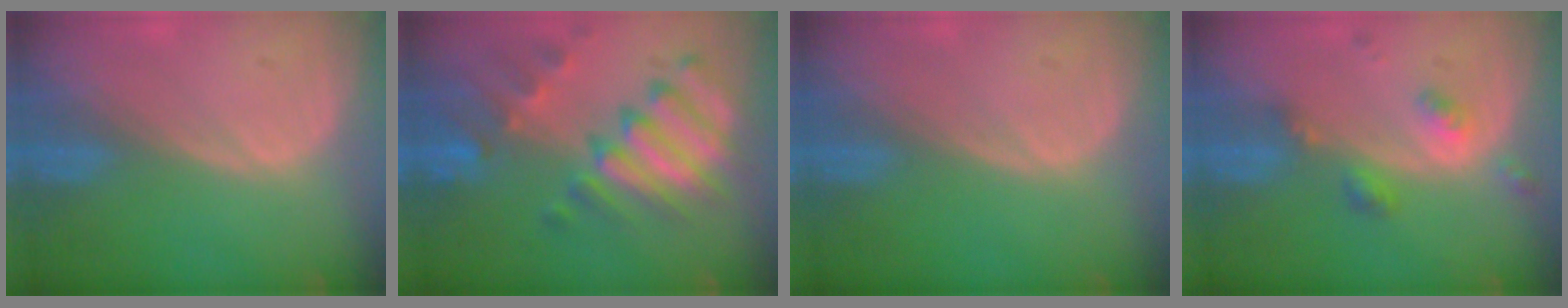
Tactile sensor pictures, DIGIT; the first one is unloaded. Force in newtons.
{"total": 11.3, "press": 9.8, "slide": 5.7}
{"total": 0.0}
{"total": 4.5, "press": 4.0, "slide": 1.9}